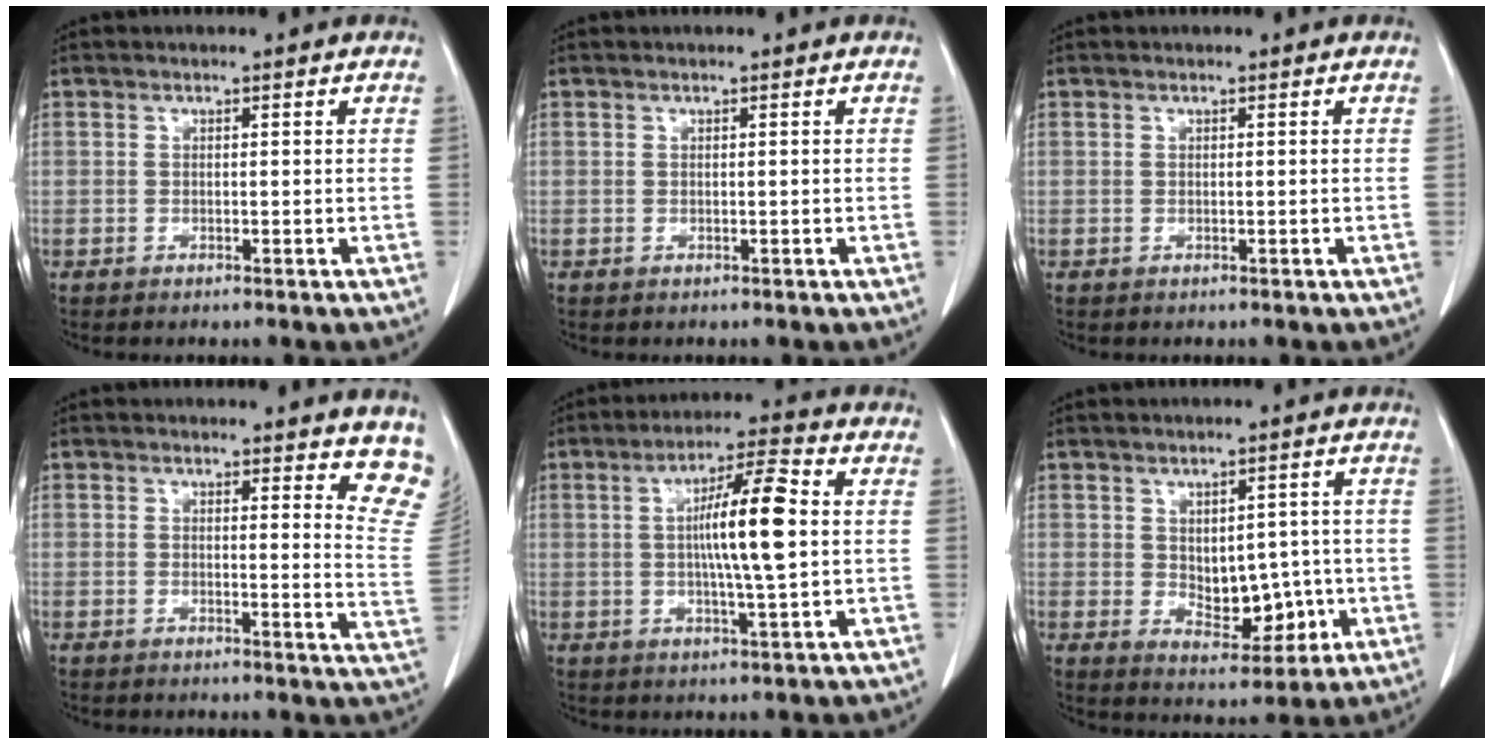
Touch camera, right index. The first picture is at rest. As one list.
[{"total": 0.0}, {"total": 0.0}, {"total": 7.9, "force": [6.9, 1.4, 3.7], "torque": [-0.019, -0.037, 0.046]}, {"total": 10.6, "force": [0.8, 0.6, 10.5], "torque": [-0.180, 0.006, 0.010]}, {"total": 7.2, "force": [-0.6, 4.3, 5.7], "torque": [-0.074, 0.003, 0.008]}]